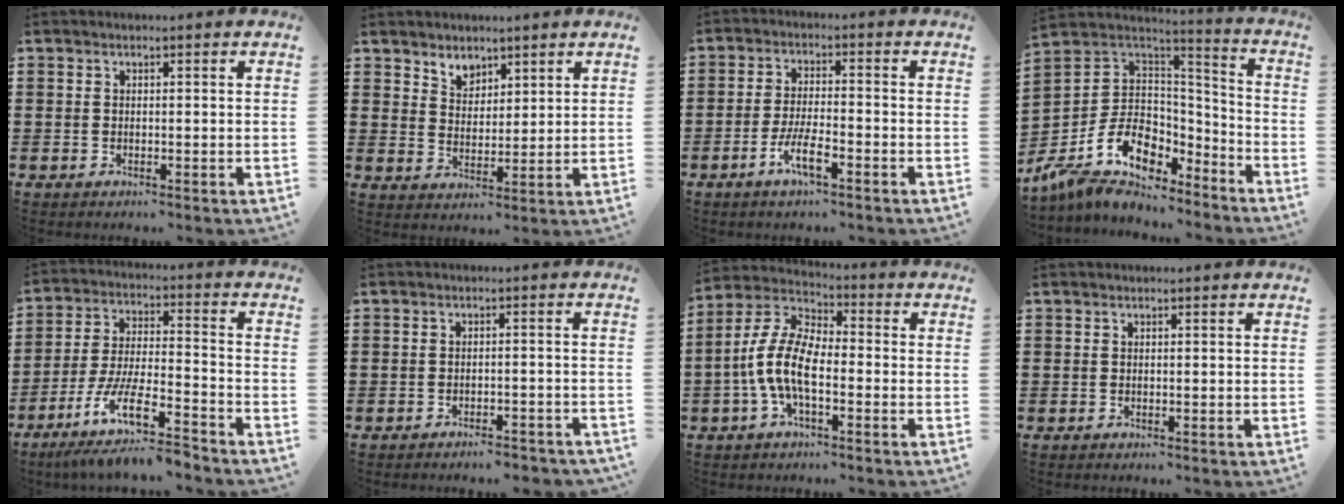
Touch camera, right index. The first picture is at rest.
{"total": 3.7, "force": [2.9, 2.2, 0.2], "torque": [-0.019, 0.003, 0.055]}
{"total": 5.4, "force": [-3.0, 1.1, 4.3], "torque": [-0.099, -0.008, -0.059]}
{"total": 11.2, "force": [-6.1, 8.0, 5.0], "torque": [-0.136, 0.000, -0.113]}
{"total": 11.2, "force": [-8.4, 1.9, 7.1], "torque": [-0.147, 0.007, -0.163]}
{"total": 2.5, "force": [-2.4, 0.1, 0.5], "torque": [-0.011, -0.001, -0.049]}
{"total": 9.3, "force": [-2.9, 4.2, 7.8], "torque": [-0.199, -0.007, -0.063]}
{"total": 0.0}